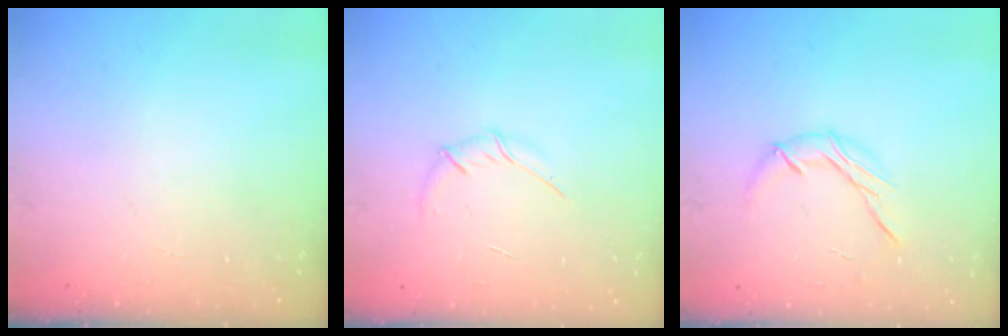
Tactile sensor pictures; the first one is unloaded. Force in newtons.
{"total": 4.0, "press": 3.8, "slide": 1.1}
{"total": 7.4, "press": 7.3, "slide": 0.5}